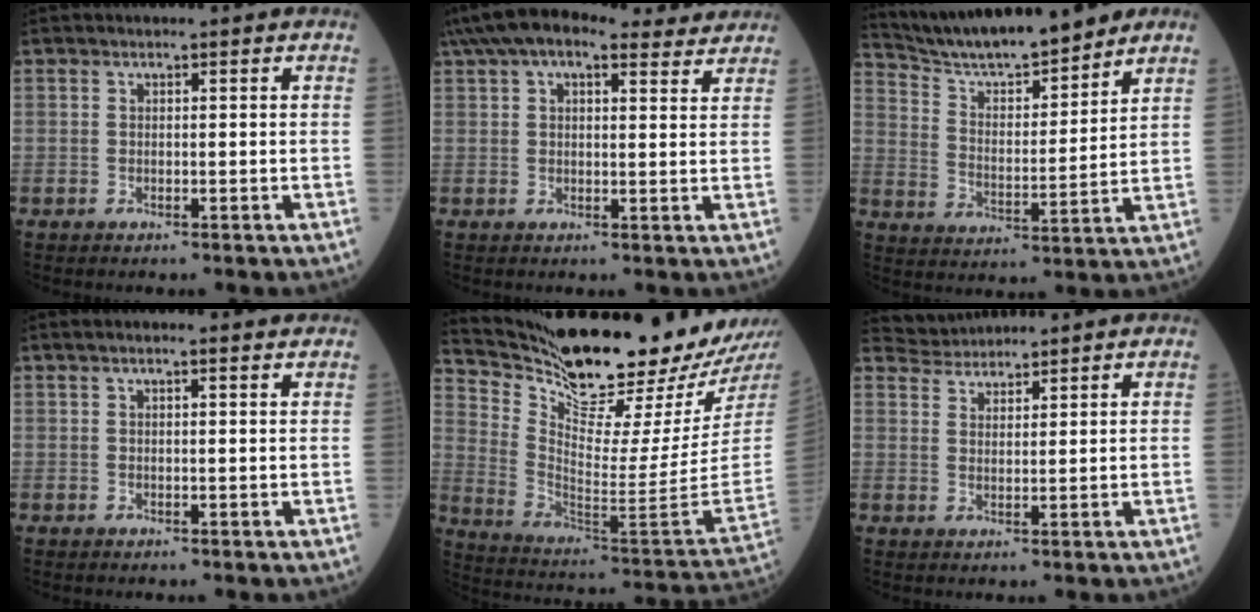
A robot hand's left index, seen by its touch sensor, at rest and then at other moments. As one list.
[{"total": 13.2, "force": [10.3, 4.6, 6.9], "torque": [-0.117, 0.060, 0.146]}, {"total": 14.5, "force": [13.3, 1.2, 5.7], "torque": [-0.102, 0.004, 0.226]}, {"total": 2.5, "force": [2.0, 0.2, 1.5], "torque": [-0.024, 0.019, 0.027]}, {"total": 25.9, "force": [22.3, 0.8, 13.1], "torque": [-0.234, -0.099, 0.341]}, {"total": 3.5, "force": [3.4, 0.2, -0.6], "torque": [0.000, 0.017, 0.071]}]